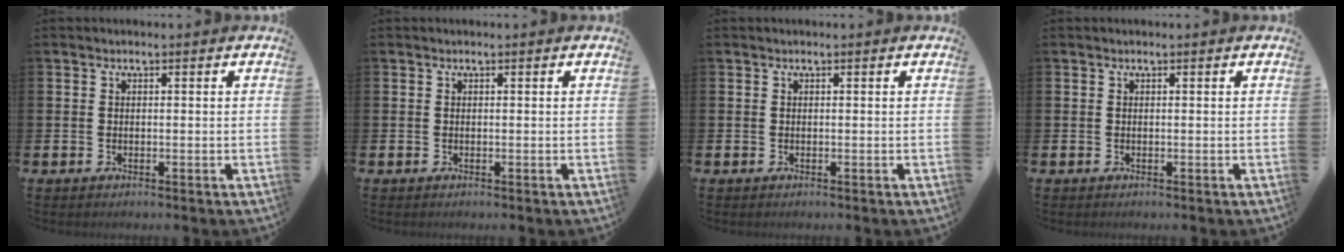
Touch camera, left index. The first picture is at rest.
{"total": 0.0}
{"total": 0.0}
{"total": 0.0}